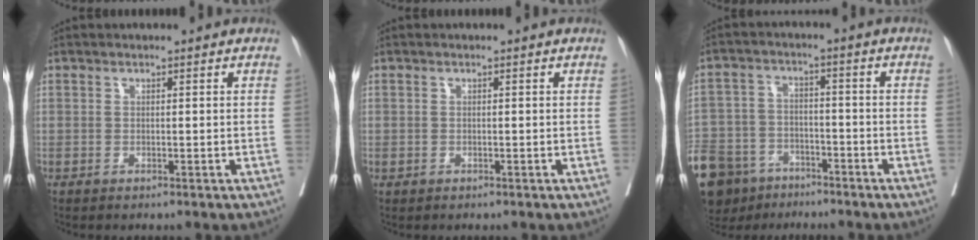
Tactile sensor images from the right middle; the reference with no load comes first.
{"total": 0.6, "force": [-0.2, 0.5, -0.1], "torque": [0.004, 0.007, -0.006]}
{"total": 18.7, "force": [-13.0, 11.1, 7.5], "torque": [-0.220, -0.014, -0.211]}